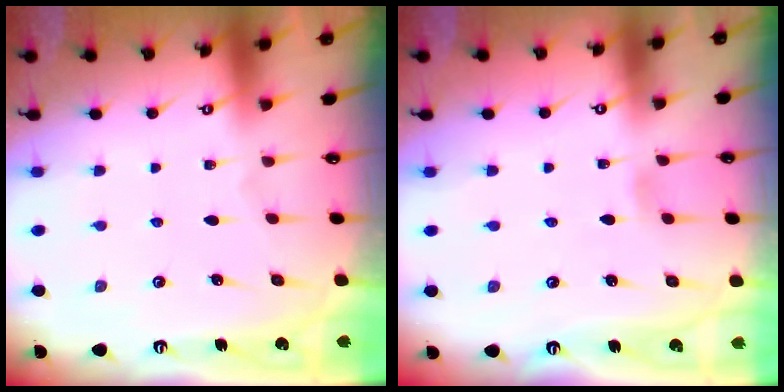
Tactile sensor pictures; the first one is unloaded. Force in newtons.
{"total": 2.9, "press": 2.9, "slide": 0.3}